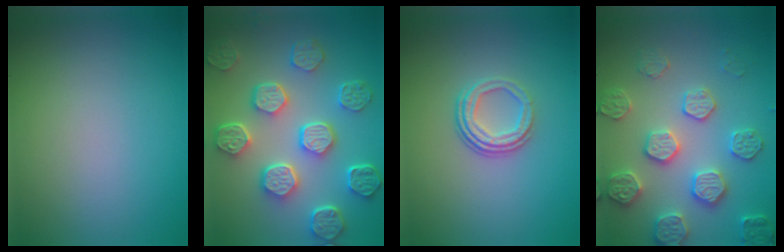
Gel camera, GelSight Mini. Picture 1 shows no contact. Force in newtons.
{"total": 7.8, "press": 6.0, "slide": 5.0}
{"total": 3.4, "press": 2.5, "slide": 2.3}
{"total": 4.9, "press": 4.9, "slide": 0.4}